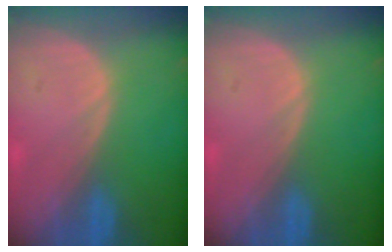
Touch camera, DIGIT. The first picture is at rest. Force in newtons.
{"total": 0.0}